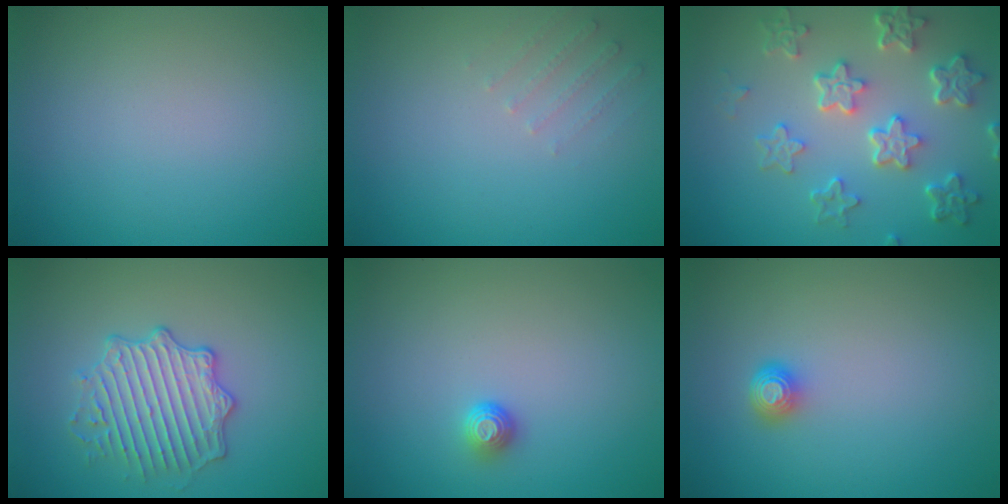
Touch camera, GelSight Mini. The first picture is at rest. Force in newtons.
{"total": 1.3, "press": 1.3, "slide": 0.4}
{"total": 5.9, "press": 4.4, "slide": 3.9}
{"total": 3.9, "press": 3.8, "slide": 0.8}
{"total": 1.3, "press": 1.1, "slide": 0.7}
{"total": 1.7, "press": 1.2, "slide": 1.1}